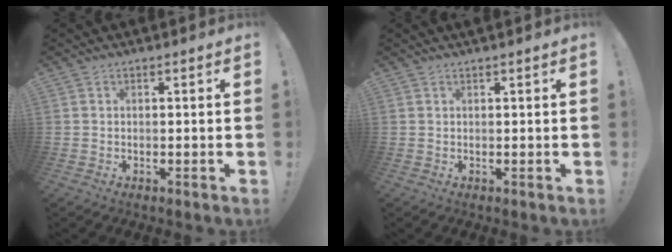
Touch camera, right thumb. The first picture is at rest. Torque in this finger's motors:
{"motor_torque": [-0.07, -0.11, 0.02, 0.22, -0.03]}